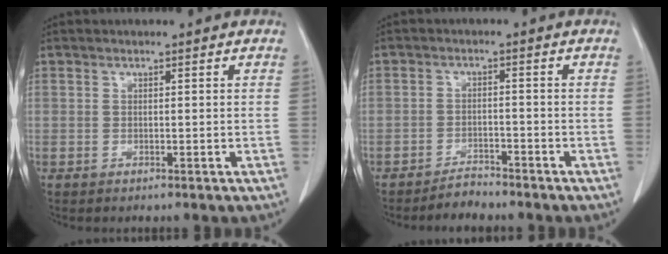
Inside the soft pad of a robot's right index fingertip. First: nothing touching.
{"total": 2.7, "force": [-2.7, 0.5, 0.4], "torque": [-0.007, -0.006, -0.046]}